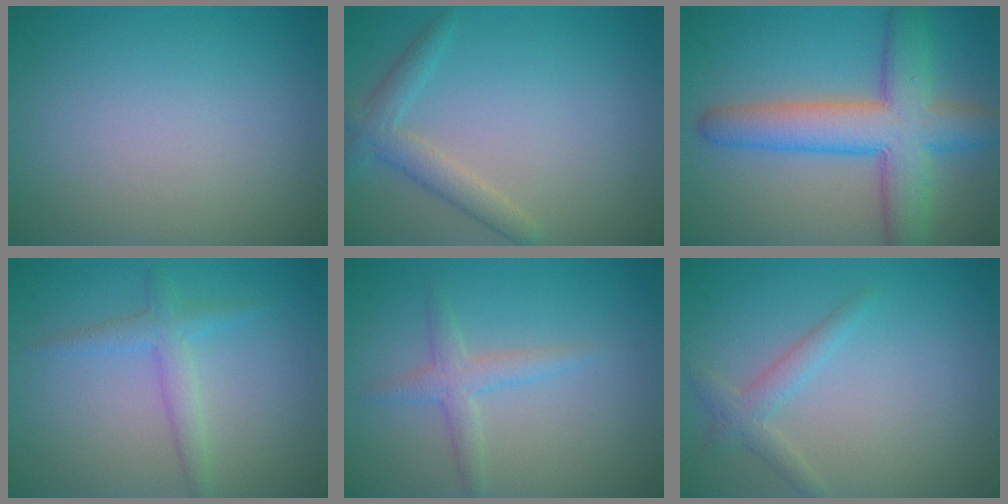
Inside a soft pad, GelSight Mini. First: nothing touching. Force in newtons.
{"total": 2.6, "press": 2.6, "slide": 0.1}
{"total": 8.4, "press": 8.4, "slide": 0.2}
{"total": 2.2, "press": 2.2, "slide": 0.1}
{"total": 2.1, "press": 2.1, "slide": 0.1}
{"total": 1.9, "press": 1.9, "slide": 0.1}